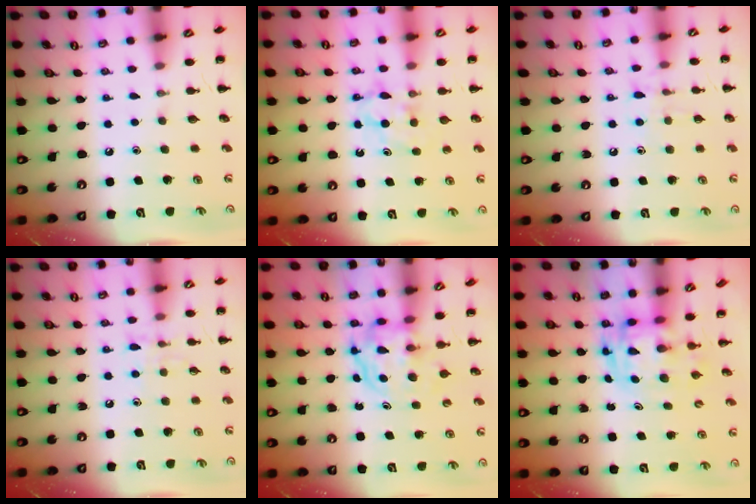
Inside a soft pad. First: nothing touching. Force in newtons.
{"total": 4.5, "press": 4.3, "slide": 1.3}
{"total": 7.0, "press": 6.9, "slide": 1.3}
{"total": 5.8, "press": 5.7, "slide": 1.0}
{"total": 3.7, "press": 3.7, "slide": 0.2}
{"total": 2.9, "press": 2.9, "slide": 0.6}